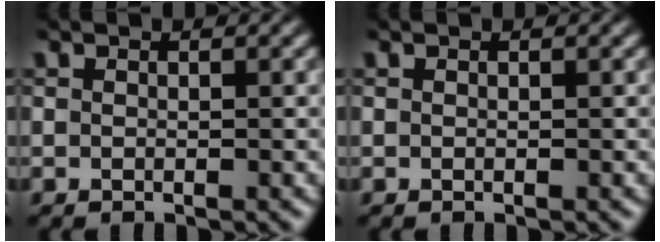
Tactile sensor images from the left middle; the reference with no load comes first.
{"total": 0.0}